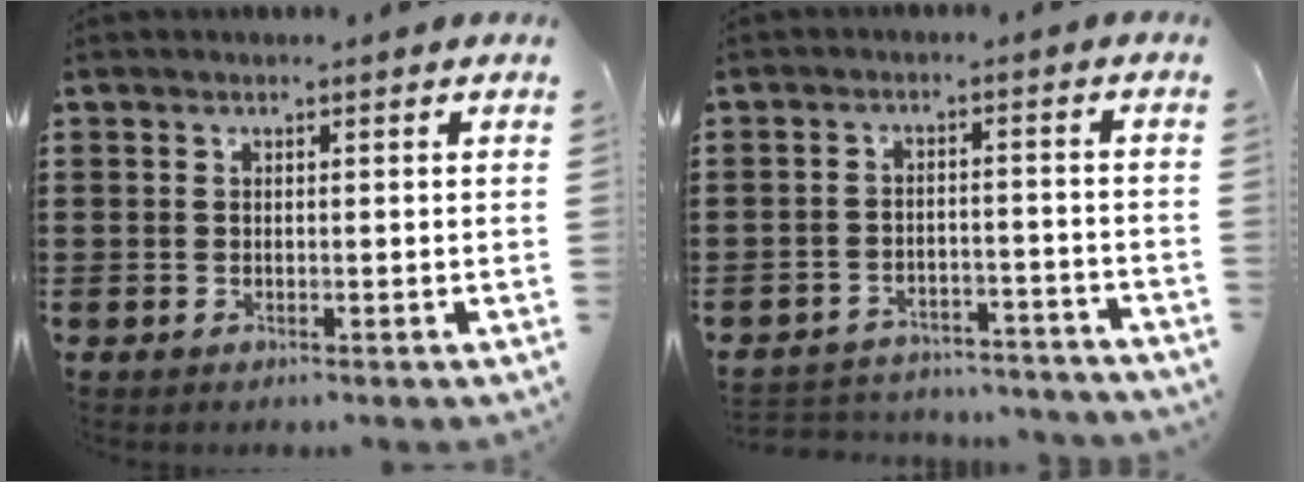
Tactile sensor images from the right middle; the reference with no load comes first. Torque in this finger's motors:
{"motor_torque": [0.47, -0.17, 0.22, 0.07]}